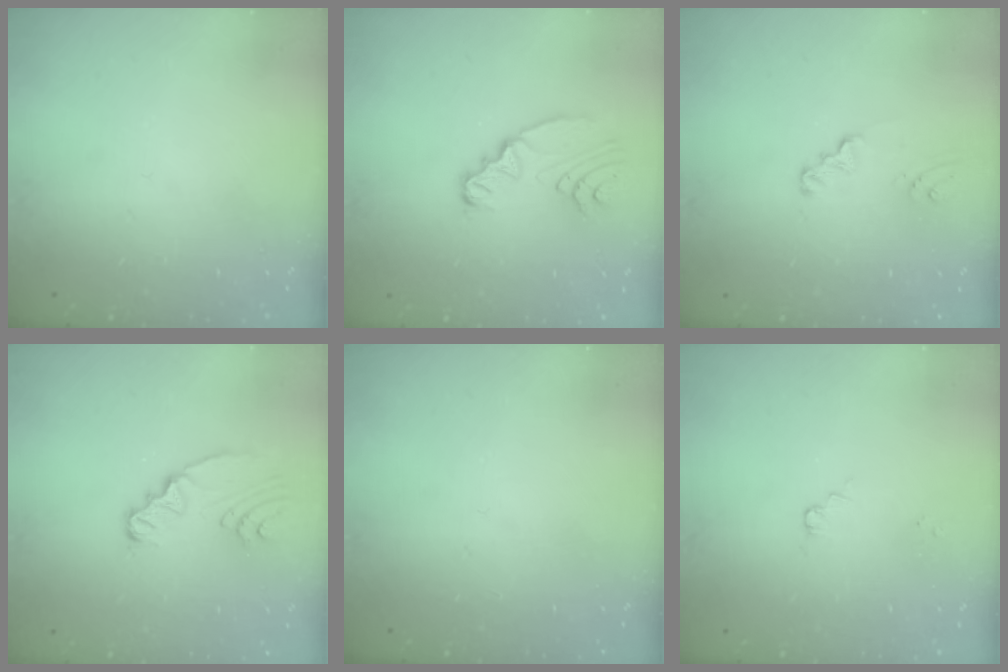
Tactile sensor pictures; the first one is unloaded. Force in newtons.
{"total": 7.8, "press": 7.5, "slide": 2.0}
{"total": 2.5, "press": 2.5, "slide": 0.3}
{"total": 6.1, "press": 5.7, "slide": 2.2}
{"total": 0.0}
{"total": 0.9, "press": 0.8, "slide": 0.2}